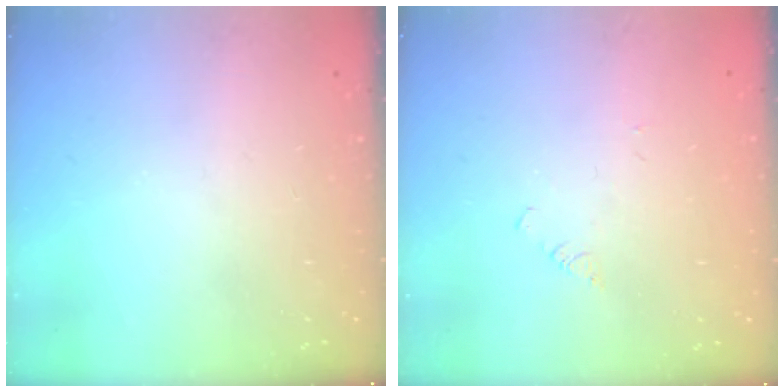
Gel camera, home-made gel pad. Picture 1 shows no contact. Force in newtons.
{"total": 1.0, "press": 0.9, "slide": 0.2}